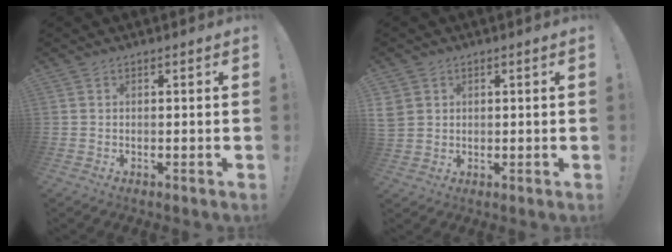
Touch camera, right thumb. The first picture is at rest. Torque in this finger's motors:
{"motor_torque": [-0.14, 0.28, 0.03, 0.48, 0.17]}